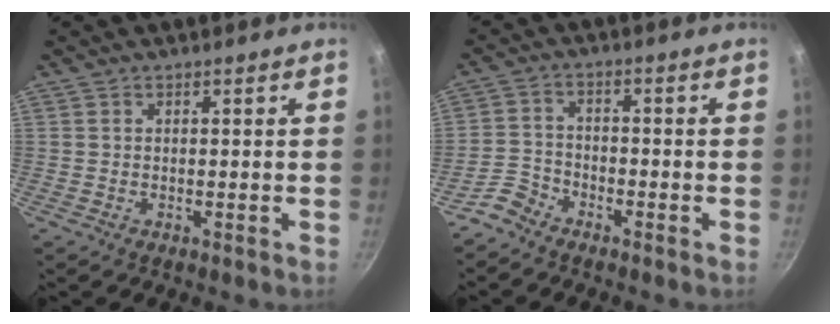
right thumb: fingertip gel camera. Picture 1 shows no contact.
{"total": 4.3, "force": [-3.6, 2.1, 0.9], "torque": [-0.015, 0.034, -0.081]}